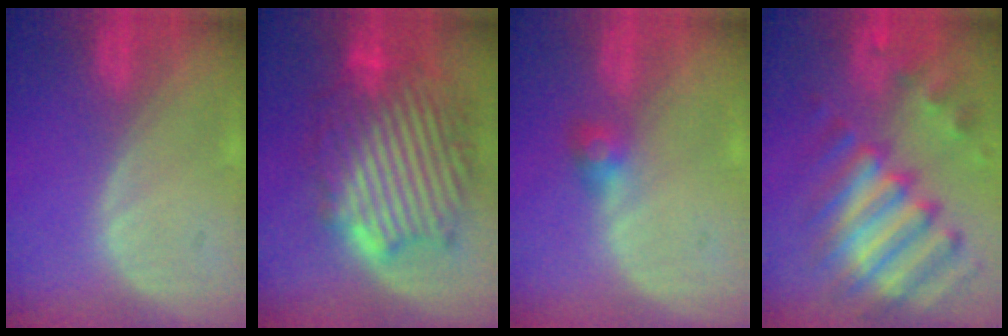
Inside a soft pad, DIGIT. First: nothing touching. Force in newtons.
{"total": 13.3, "press": 13.3, "slide": 1.1}
{"total": 2.6, "press": 2.5, "slide": 0.7}
{"total": 12.0, "press": 10.4, "slide": 6.0}